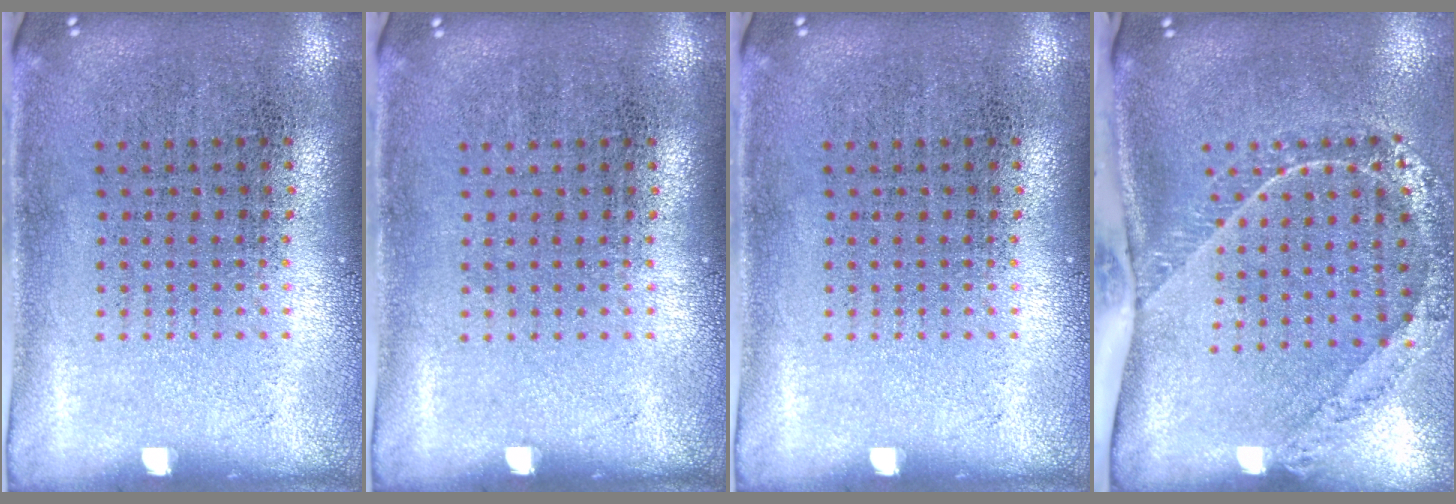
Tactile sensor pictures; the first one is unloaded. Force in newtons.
{"total": 0.0}
{"total": 0.0}
{"total": 1.8, "press": 1.5, "slide": 1.1}